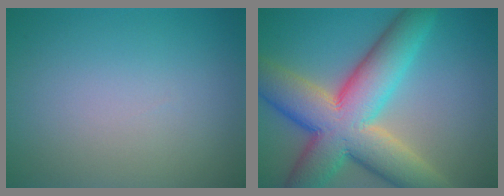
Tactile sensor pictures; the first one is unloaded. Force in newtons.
{"total": 12.6, "press": 12.5, "slide": 0.7}